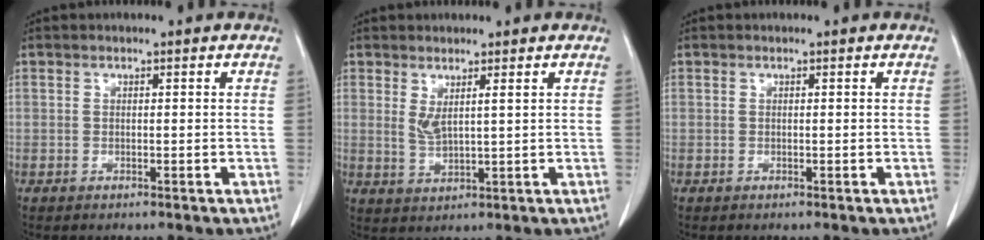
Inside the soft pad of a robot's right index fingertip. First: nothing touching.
{"total": 3.0, "force": [1.4, 0.4, 2.7], "torque": [-0.058, -0.007, 0.034]}
{"total": 0.0}